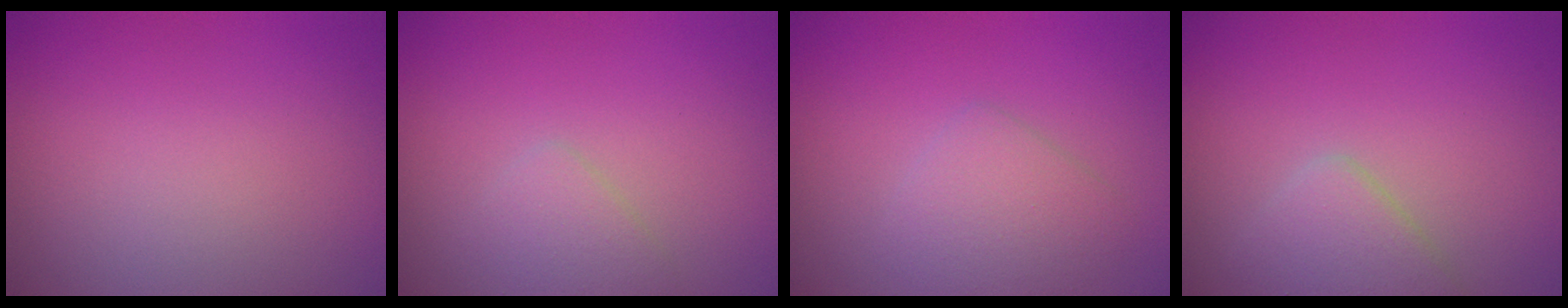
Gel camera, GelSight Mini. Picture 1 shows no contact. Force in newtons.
{"total": 1.5, "press": 1.5, "slide": 0.0}
{"total": 2.5, "press": 2.5, "slide": 0.1}
{"total": 2.7, "press": 2.7, "slide": 0.1}